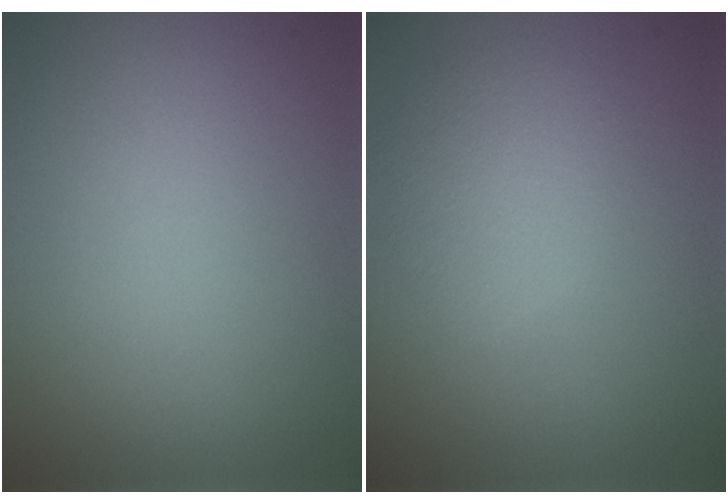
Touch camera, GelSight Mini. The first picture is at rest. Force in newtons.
{"total": 3.0, "press": 3.0, "slide": 0.0}